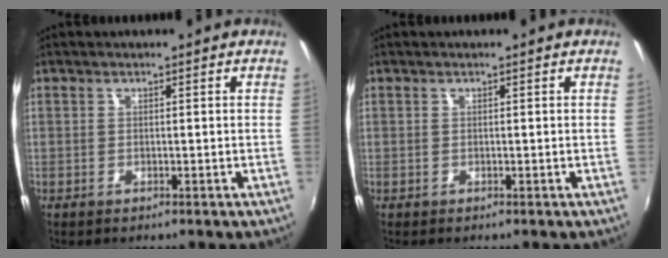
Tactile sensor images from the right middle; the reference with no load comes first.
{"total": 0.0}